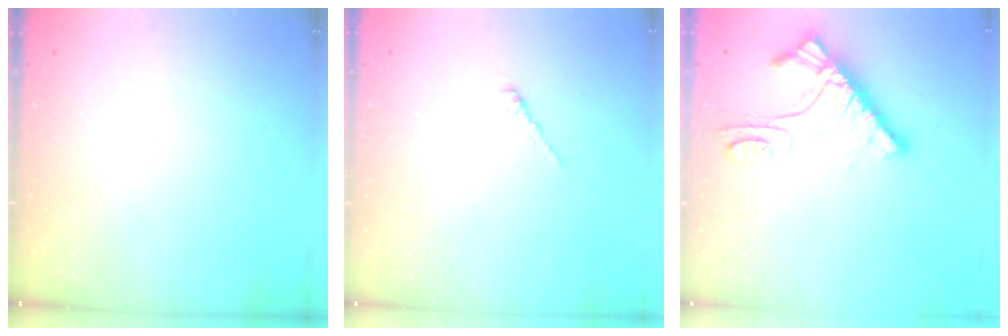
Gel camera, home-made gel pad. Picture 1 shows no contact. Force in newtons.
{"total": 1.6, "press": 1.5, "slide": 0.5}
{"total": 11.0, "press": 11.0, "slide": 1.1}